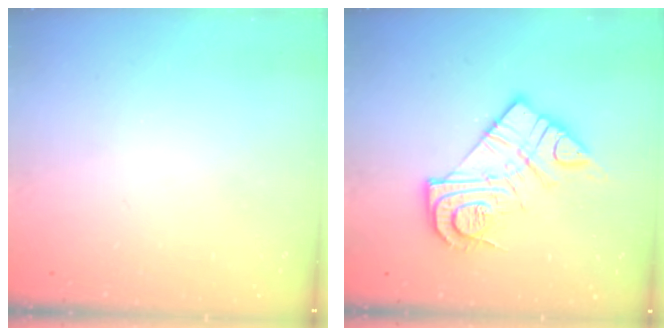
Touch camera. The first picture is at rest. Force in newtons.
{"total": 15.4, "press": 15.4, "slide": 1.3}